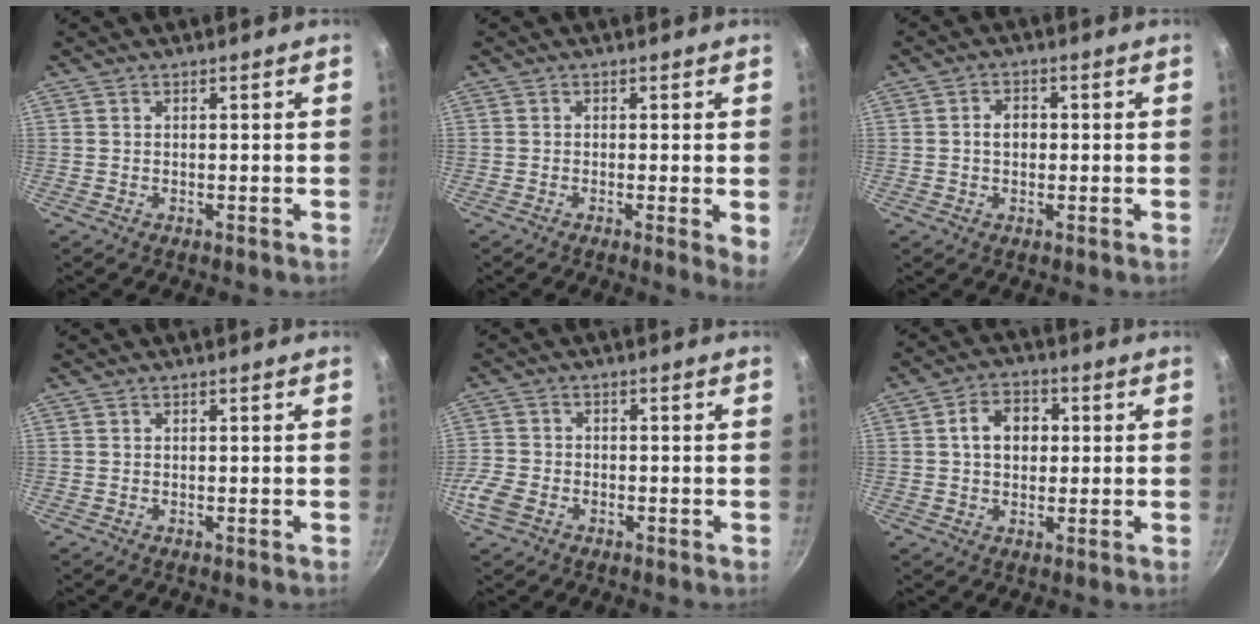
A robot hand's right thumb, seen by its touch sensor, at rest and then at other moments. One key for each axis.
{"total": 3.5, "fx": -0.3, "fy": 0.7, "fz": 3.4, "tx": -0.041, "ty": -0.010, "tz": -0.008}
{"total": 3.2, "fx": 0.0, "fy": 2.5, "fz": 2.1, "tx": -0.018, "ty": 0.009, "tz": -0.001}
{"total": 0.0}
{"total": 5.9, "fx": -2.9, "fy": 4.1, "fz": 3.1, "tx": -0.072, "ty": 0.015, "tz": -0.063}
{"total": 7.2, "fx": 1.0, "fy": 5.5, "fz": 4.6, "tx": -0.049, "ty": 0.011, "tz": 0.008}